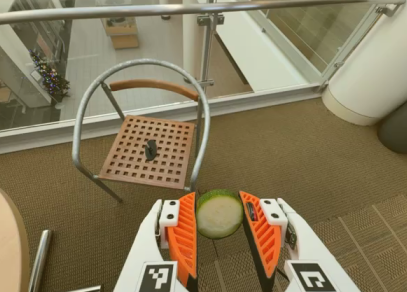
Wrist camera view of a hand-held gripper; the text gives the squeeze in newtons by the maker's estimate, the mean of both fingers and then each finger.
{"total": 9.4, "left": 9.7, "right": 9.2}